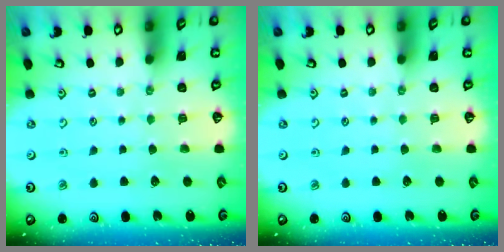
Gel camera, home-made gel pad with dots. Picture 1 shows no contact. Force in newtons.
{"total": 0.0}